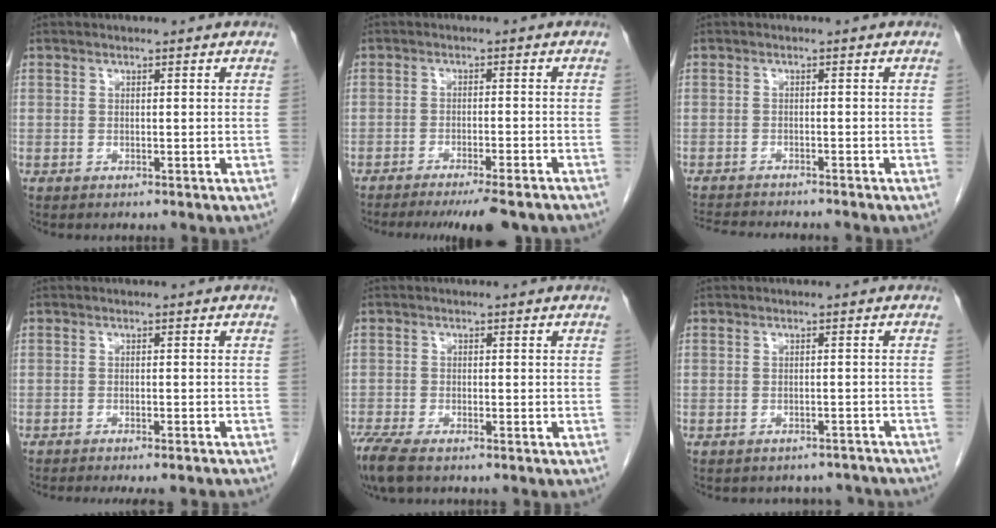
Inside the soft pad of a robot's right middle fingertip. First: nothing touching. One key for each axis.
{"total": 10.3, "fx": -8.9, "fy": 0.7, "fz": 5.2, "tx": -0.058, "ty": -0.021, "tz": -0.122}
{"total": 9.4, "fx": -8.7, "fy": 0.9, "fz": 3.4, "tx": -0.049, "ty": -0.007, "tz": -0.125}
{"total": 9.0, "fx": -8.1, "fy": 1.2, "fz": 3.7, "tx": -0.042, "ty": -0.012, "tz": -0.100}
{"total": 6.8, "fx": -5.3, "fy": 1.8, "fz": 3.9, "tx": -0.076, "ty": -0.016, "tz": -0.091}
{"total": 7.7, "fx": -7.1, "fy": 2.9, "fz": 0.5, "tx": -0.004, "ty": 0.018, "tz": -0.071}